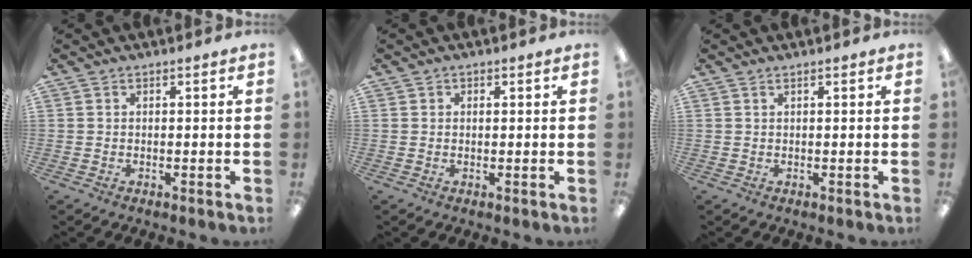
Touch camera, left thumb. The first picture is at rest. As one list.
[{"total": 0.7, "force": [0.3, 0.7, 0.0], "torque": [0.008, 0.001, 0.003]}, {"total": 0.6, "force": [0.5, 0.1, 0.3], "torque": [-0.007, 0.001, 0.008]}]